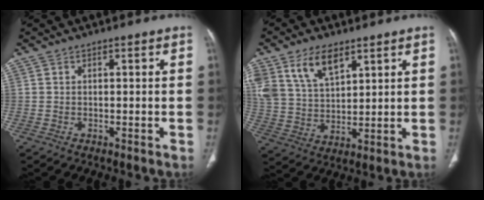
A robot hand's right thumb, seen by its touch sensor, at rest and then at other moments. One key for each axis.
{"total": 11.1, "fx": 6.6, "fy": 5.8, "fz": 6.8, "tx": -0.117, "ty": -0.022, "tz": 0.138}